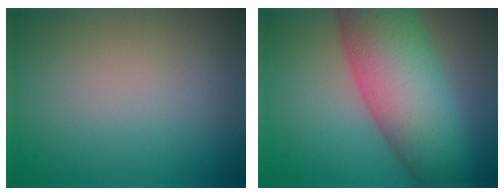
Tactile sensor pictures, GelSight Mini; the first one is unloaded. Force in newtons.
{"total": 11.6, "press": 11.6, "slide": 0.4}